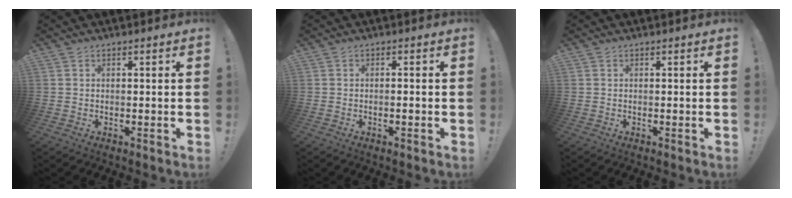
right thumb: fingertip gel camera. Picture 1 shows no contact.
{"total": 1.2, "force": [-0.8, 0.0, 0.9], "torque": [-0.020, 0.003, -0.013]}
{"total": 0.0}